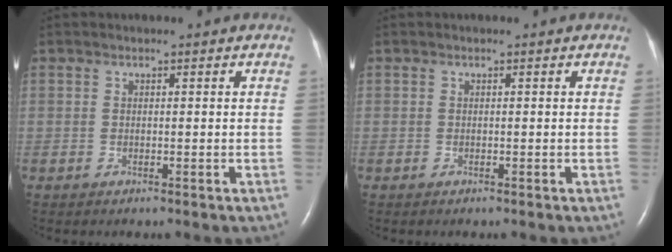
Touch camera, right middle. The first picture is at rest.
{"total": 0.0}